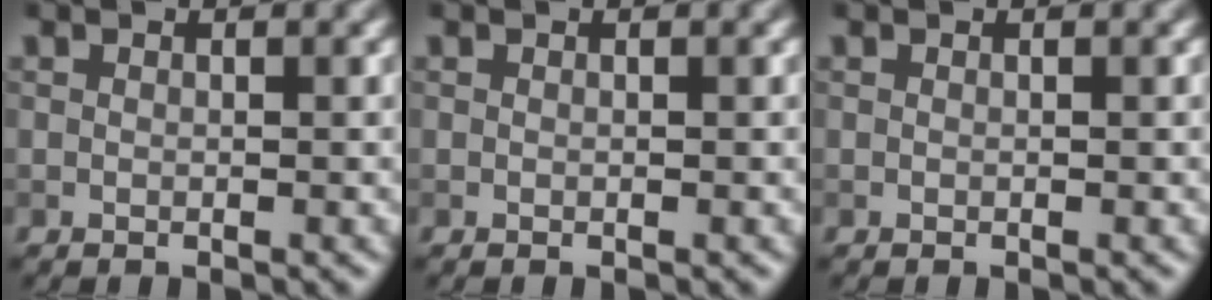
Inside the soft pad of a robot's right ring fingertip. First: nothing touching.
{"total": 0.0}
{"total": 0.0}